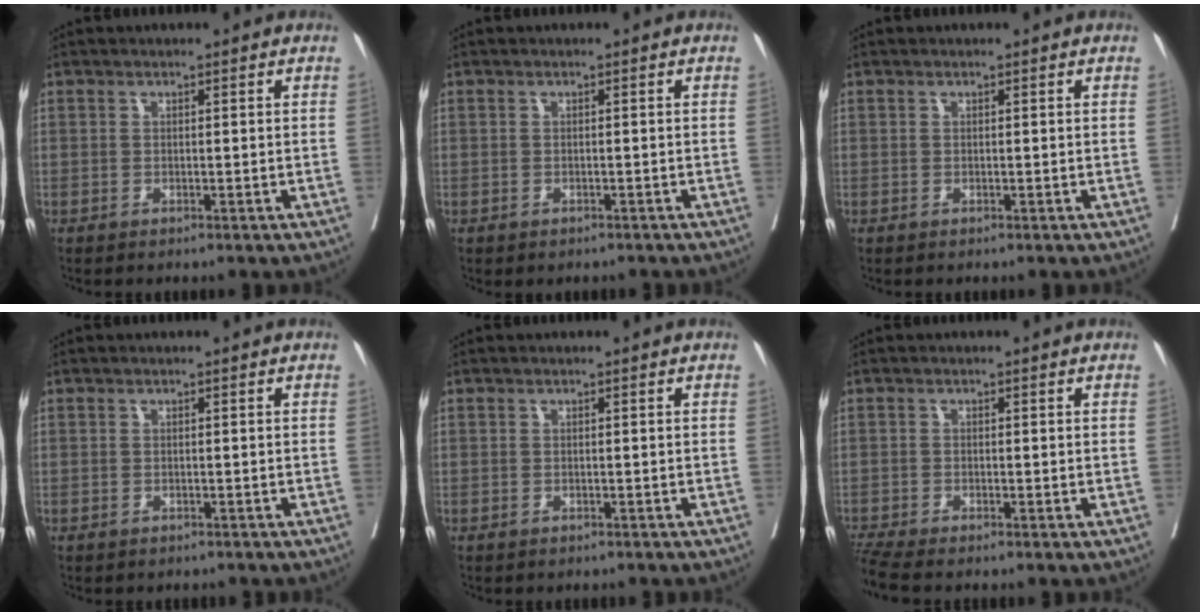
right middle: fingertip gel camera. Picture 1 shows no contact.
{"total": 1.3, "force": [-1.0, 0.8, 0.1], "torque": [-0.002, 0.001, -0.016]}
{"total": 0.0}
{"total": 1.9, "force": [-1.7, 0.9, 0.1], "torque": [-0.004, 0.001, -0.025]}
{"total": 1.4, "force": [-1.2, 0.7, 0.0], "torque": [-0.006, 0.002, -0.019]}
{"total": 3.6, "force": [-3.4, -0.5, 1.2], "torque": [-0.026, -0.016, -0.067]}